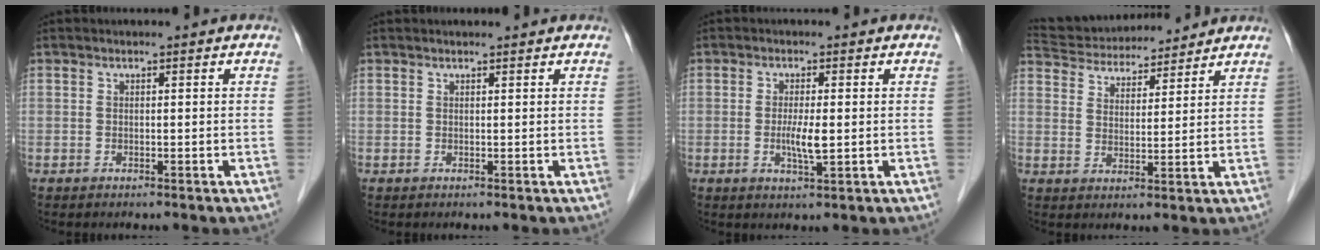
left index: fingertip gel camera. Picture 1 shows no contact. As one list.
[{"total": 1.6, "force": [1.5, 0.1, 0.5], "torque": [-0.009, 0.013, 0.021]}, {"total": 3.5, "force": [-0.4, 0.5, 3.4], "torque": [-0.069, -0.009, -0.006]}, {"total": 13.9, "force": [12.9, 3.2, 3.9], "torque": [-0.070, 0.034, 0.210]}]